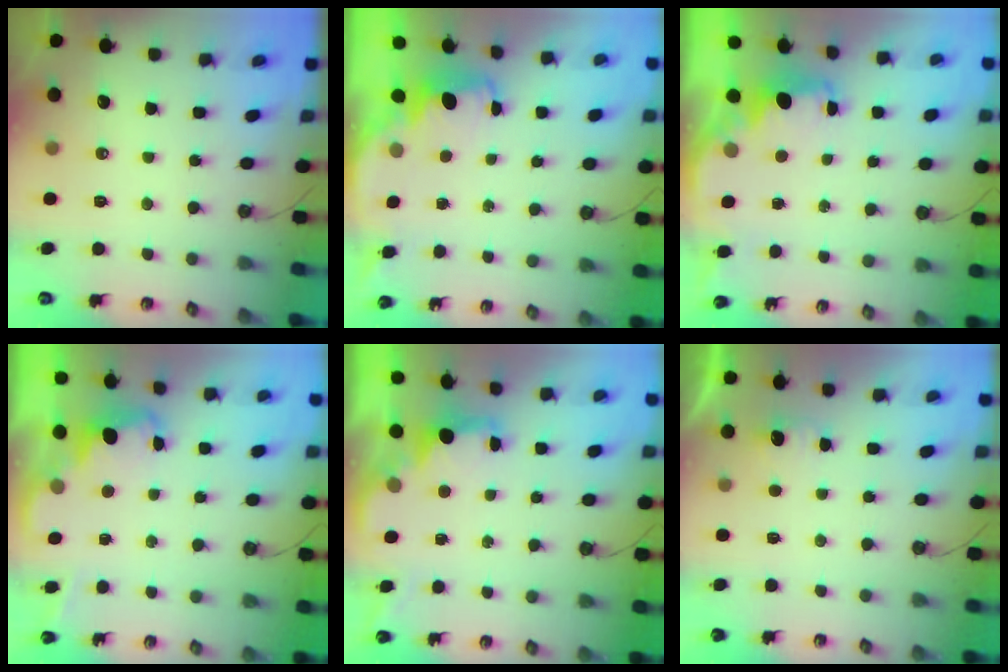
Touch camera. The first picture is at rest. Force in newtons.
{"total": 2.4, "press": 2.3, "slide": 0.6}
{"total": 2.6, "press": 2.5, "slide": 0.6}
{"total": 2.4, "press": 2.3, "slide": 0.5}
{"total": 2.1, "press": 1.9, "slide": 0.8}
{"total": 1.5, "press": 1.2, "slide": 0.8}